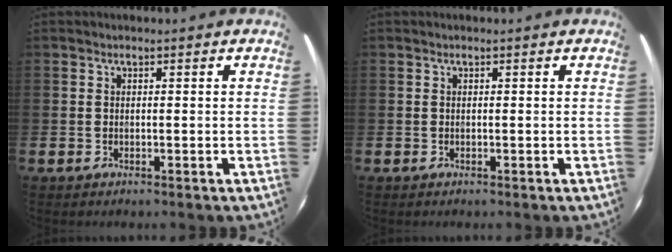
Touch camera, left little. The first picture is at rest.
{"total": 0.0}